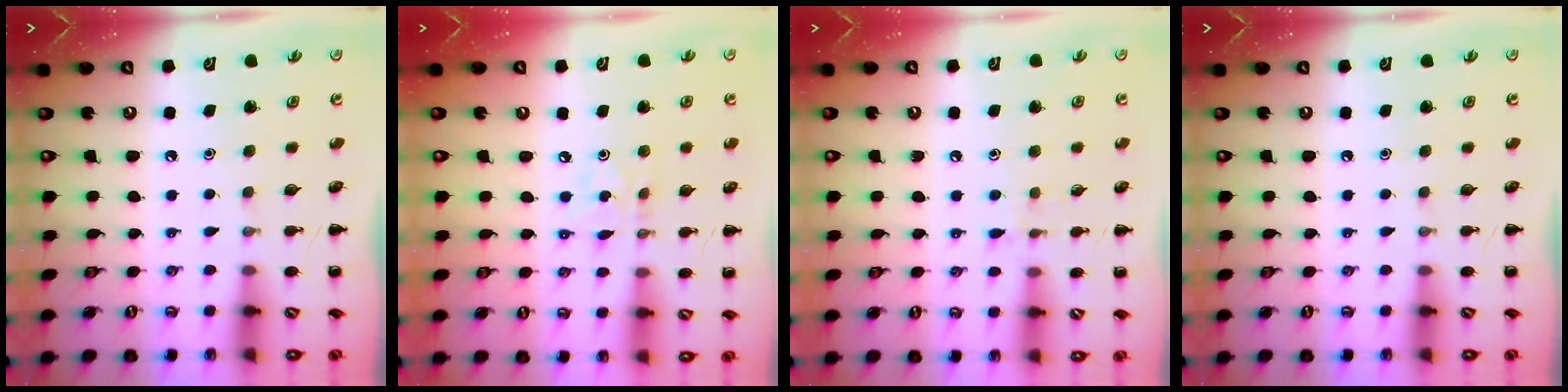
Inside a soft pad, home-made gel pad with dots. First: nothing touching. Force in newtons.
{"total": 3.6, "press": 3.4, "slide": 1.0}
{"total": 6.3, "press": 5.9, "slide": 2.2}
{"total": 0.0}